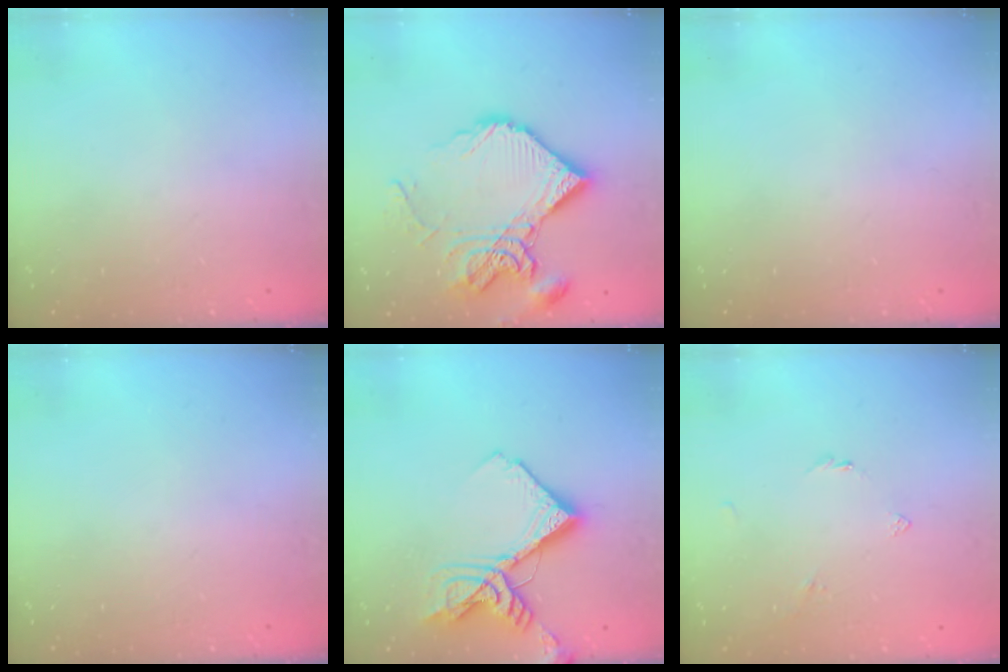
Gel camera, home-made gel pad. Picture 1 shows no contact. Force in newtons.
{"total": 18.4, "press": 18.3, "slide": 1.8}
{"total": 0.0}
{"total": 0.0}
{"total": 14.2, "press": 14.1, "slide": 1.8}
{"total": 2.8, "press": 2.7, "slide": 0.6}